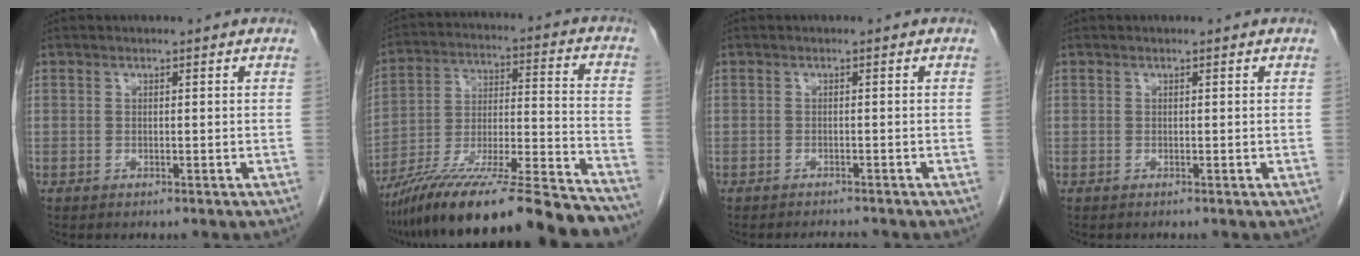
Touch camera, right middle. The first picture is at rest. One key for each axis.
{"total": 27.1, "fx": -23.2, "fy": 1.6, "fz": 14.0, "tx": -0.197, "ty": -0.014, "tz": -0.367}
{"total": 2.1, "fx": -2.1, "fy": 0.4, "fz": 0.3, "tx": -0.007, "ty": -0.006, "tz": -0.029}
{"total": 0.0}